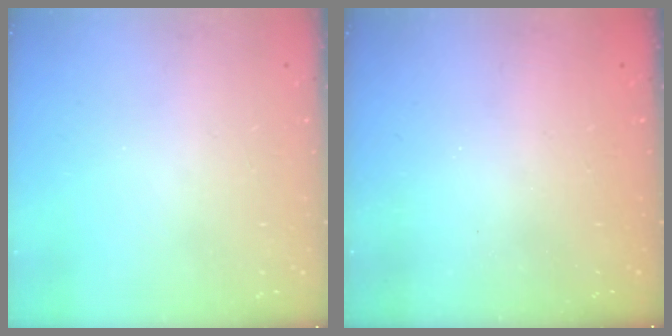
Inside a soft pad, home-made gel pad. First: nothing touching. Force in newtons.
{"total": 2.4, "press": 2.3, "slide": 0.8}